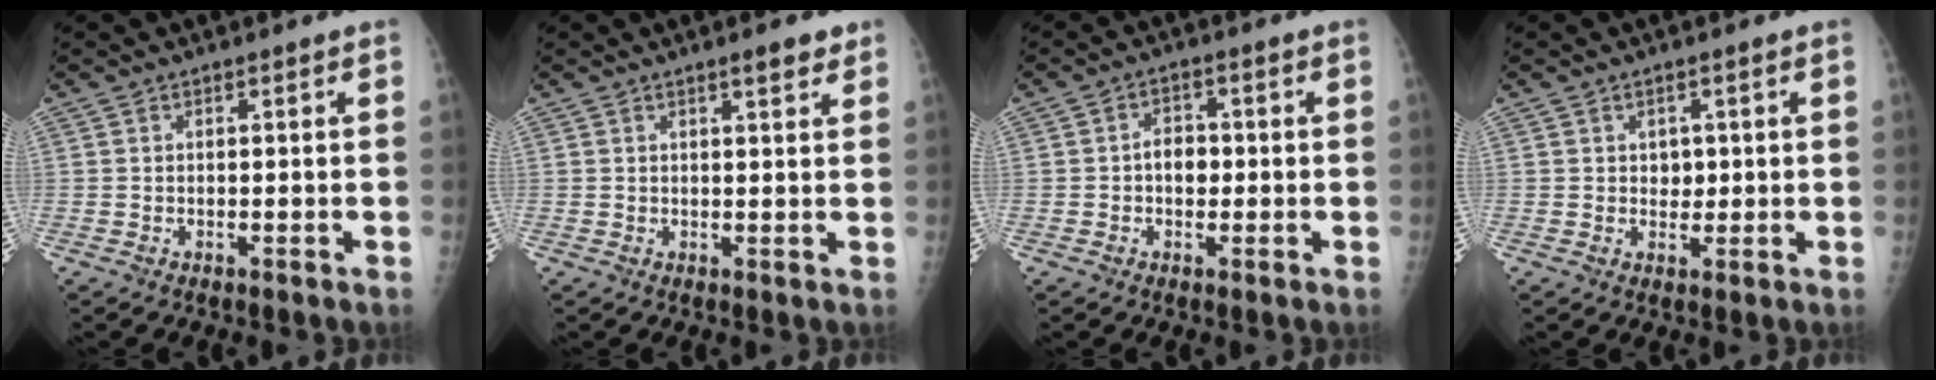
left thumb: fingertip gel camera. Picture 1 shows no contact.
{"total": 2.9, "force": [2.0, 0.7, 2.0], "torque": [-0.020, -0.010, 0.026]}
{"total": 3.9, "force": [-0.2, 2.9, 2.5], "torque": [-0.020, 0.009, -0.010]}
{"total": 2.5, "force": [0.5, 2.0, 1.4], "torque": [-0.005, -0.002, 0.009]}